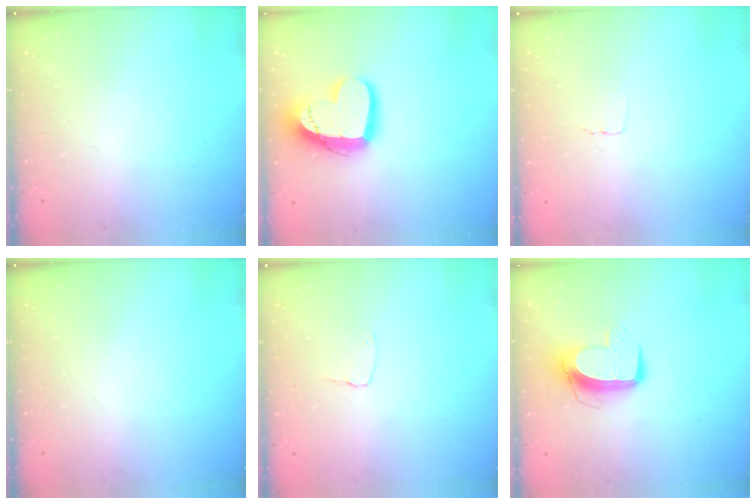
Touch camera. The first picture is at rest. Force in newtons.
{"total": 16.4, "press": 16.3, "slide": 1.4}
{"total": 2.6, "press": 2.6, "slide": 0.1}
{"total": 0.0}
{"total": 2.9, "press": 2.9, "slide": 0.3}
{"total": 10.2, "press": 10.2, "slide": 0.6}